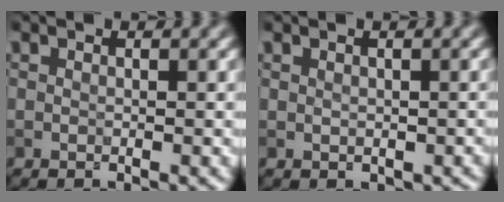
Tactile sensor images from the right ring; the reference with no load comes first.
{"total": 1.1, "force": [0.3, 0.8, 0.6], "torque": [-0.009, -0.002, 0.010]}